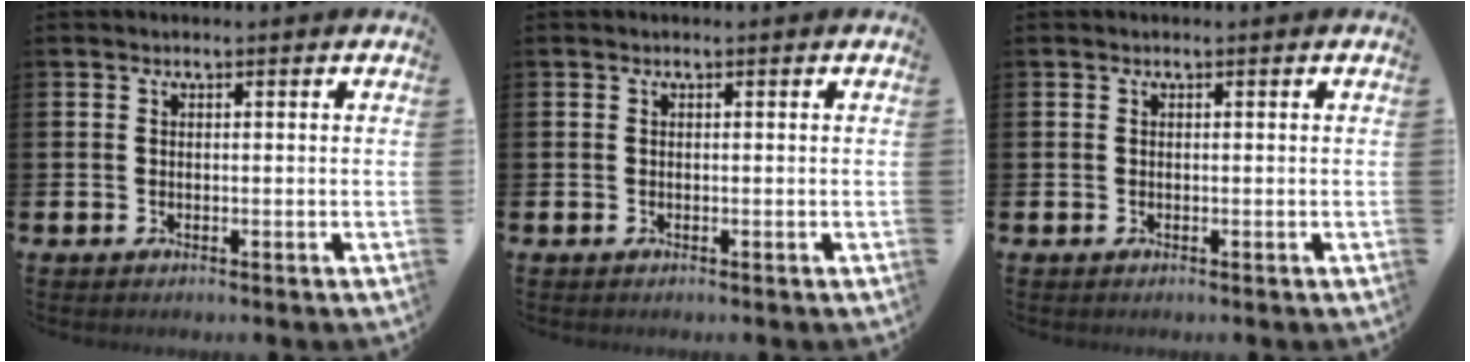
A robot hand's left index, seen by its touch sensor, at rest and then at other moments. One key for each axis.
{"total": 0.0}
{"total": 0.0}